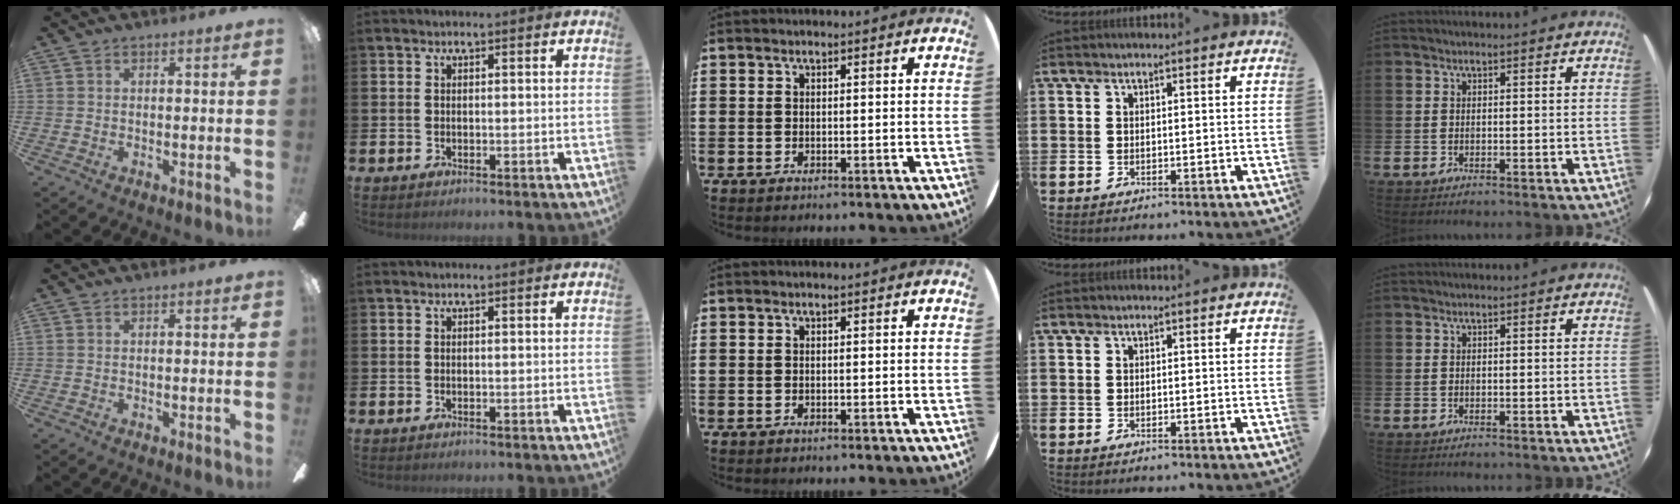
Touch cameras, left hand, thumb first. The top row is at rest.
{}